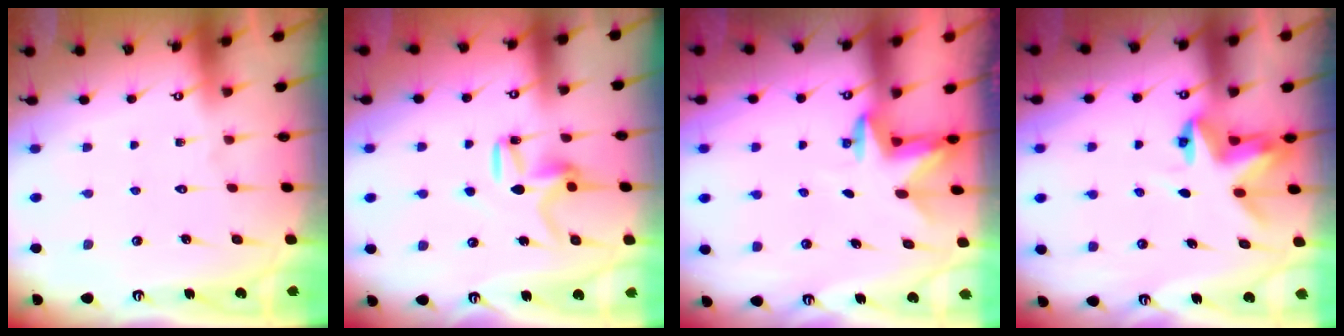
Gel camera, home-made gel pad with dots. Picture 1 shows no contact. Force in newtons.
{"total": 9.5, "press": 9.4, "slide": 0.9}
{"total": 3.2, "press": 3.1, "slide": 0.7}
{"total": 4.2, "press": 4.2, "slide": 0.4}